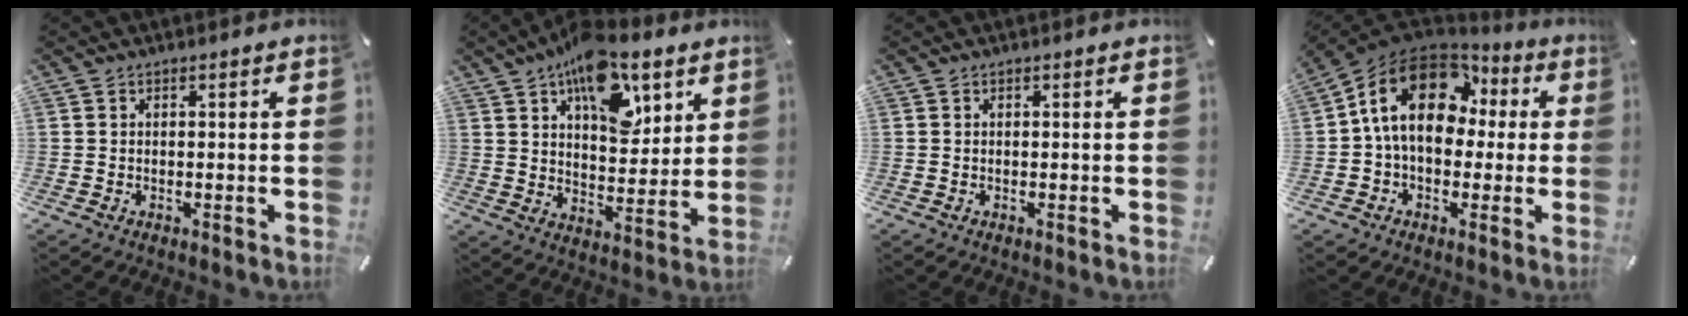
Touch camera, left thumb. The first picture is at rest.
{"total": 16.6, "force": [9.0, 9.3, 10.4], "torque": [-0.141, -0.039, 0.157]}
{"total": 0.0}
{"total": 16.7, "force": [3.2, 12.4, 10.8], "torque": [-0.210, 0.004, 0.054]}